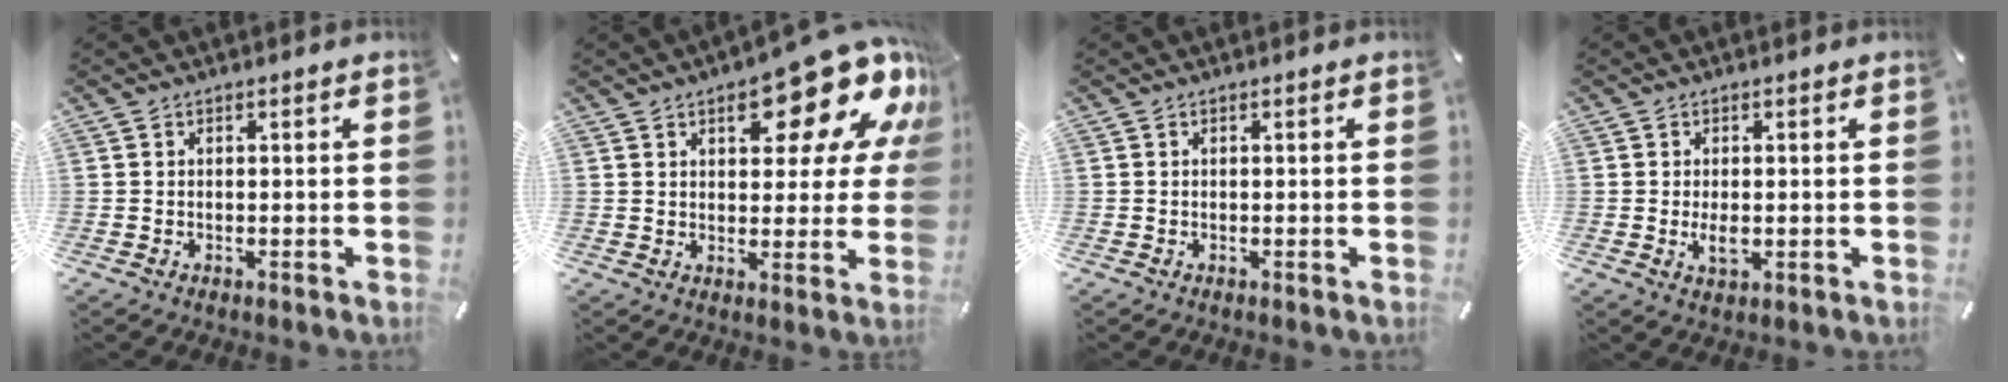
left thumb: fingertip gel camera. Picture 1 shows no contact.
{"total": 19.6, "force": [10.8, 8.6, 13.9], "torque": [-0.170, -0.073, 0.174]}
{"total": 0.0}
{"total": 2.1, "force": [0.0, 1.2, 1.8], "torque": [-0.030, -0.003, -0.001]}